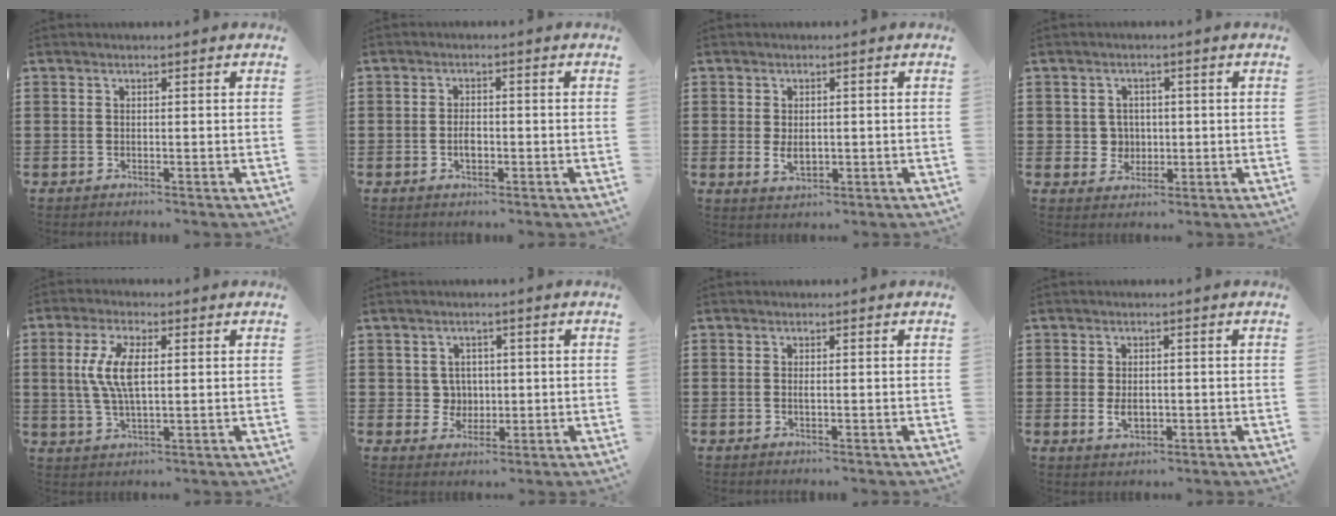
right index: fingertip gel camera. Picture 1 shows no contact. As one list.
[{"total": 2.5, "force": [-0.5, 1.2, 2.1], "torque": [-0.040, 0.002, -0.010]}, {"total": 3.0, "force": [0.0, 1.8, 2.3], "torque": [-0.038, 0.001, -0.002]}, {"total": 3.4, "force": [0.0, 3.2, 1.1], "torque": [-0.033, 0.010, -0.003]}, {"total": 7.8, "force": [1.1, 3.0, 7.1], "torque": [-0.162, 0.003, 0.011]}, {"total": 3.4, "force": [0.3, 3.2, 1.0], "torque": [-0.034, 0.011, 0.002]}, {"total": 0.8, "force": [-0.1, 0.2, 0.8], "torque": [-0.015, -0.002, -0.001]}, {"total": 3.0, "force": [-0.3, 1.9, 2.3], "torque": [-0.046, 0.005, -0.006]}]